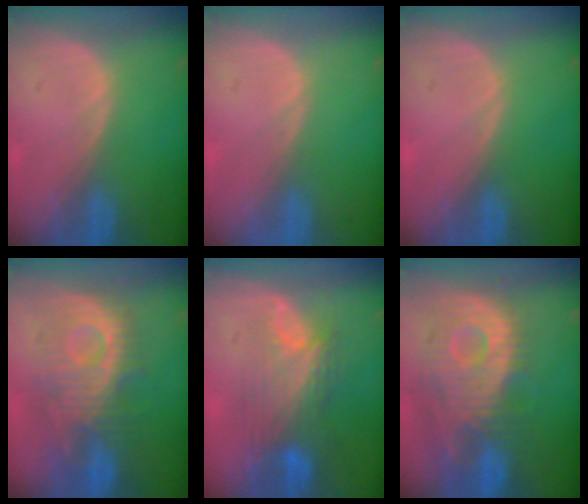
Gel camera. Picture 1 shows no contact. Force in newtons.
{"total": 0.0}
{"total": 0.0}
{"total": 9.9, "press": 9.8, "slide": 1.8}
{"total": 9.0, "press": 8.0, "slide": 4.1}
{"total": 12.2, "press": 10.8, "slide": 5.6}